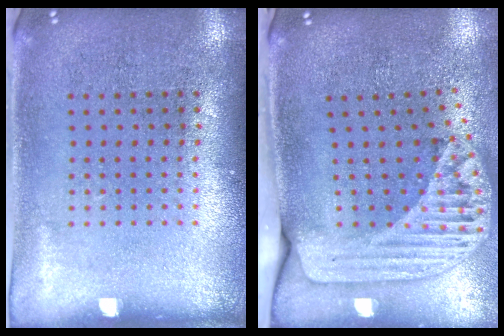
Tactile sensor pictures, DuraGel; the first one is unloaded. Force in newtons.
{"total": 2.4, "press": 1.7, "slide": 1.6}